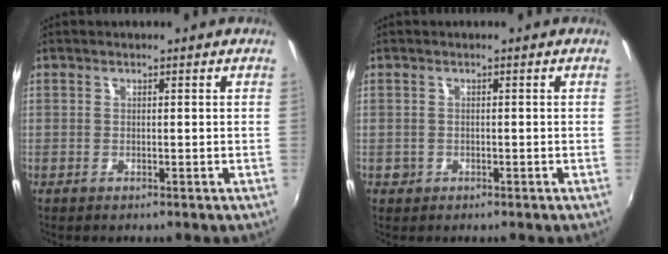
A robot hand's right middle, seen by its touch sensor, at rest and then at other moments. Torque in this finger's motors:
{"motor_torque": [0.18, -0.14, 0.01, 0.01]}